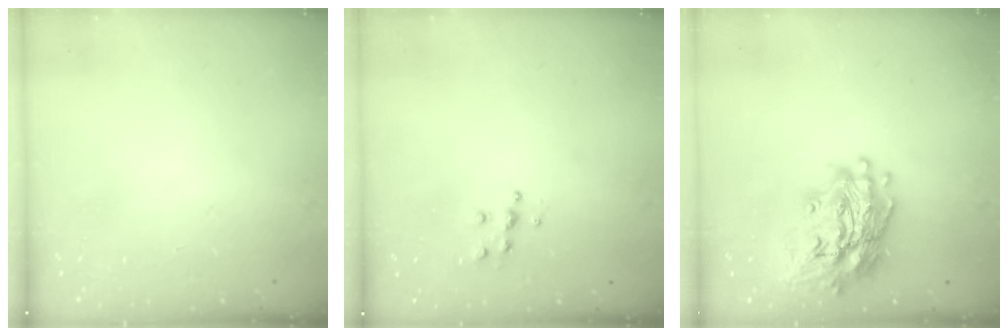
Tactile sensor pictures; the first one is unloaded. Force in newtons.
{"total": 5.5, "press": 5.5, "slide": 0.5}
{"total": 19.7, "press": 19.5, "slide": 2.7}